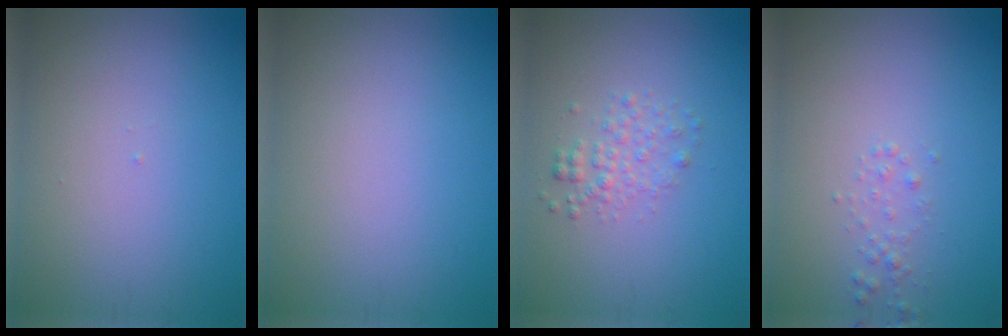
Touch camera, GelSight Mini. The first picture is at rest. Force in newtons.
{"total": 0.0}
{"total": 1.9, "press": 1.9, "slide": 0.1}
{"total": 0.9, "press": 0.9, "slide": 0.0}